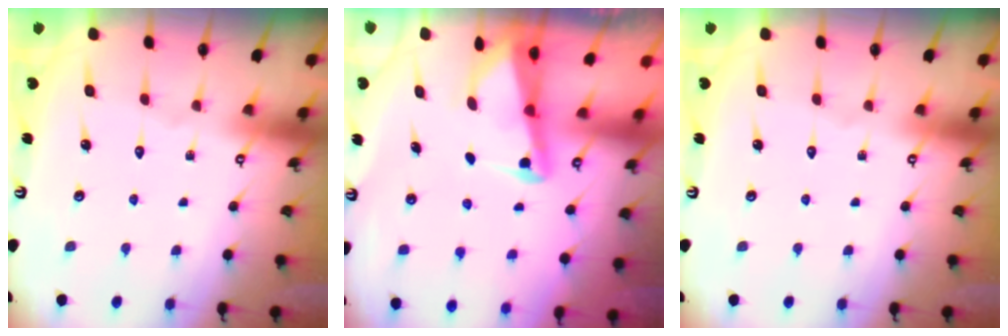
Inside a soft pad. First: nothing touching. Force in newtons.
{"total": 2.7, "press": 2.7, "slide": 0.6}
{"total": 0.0}